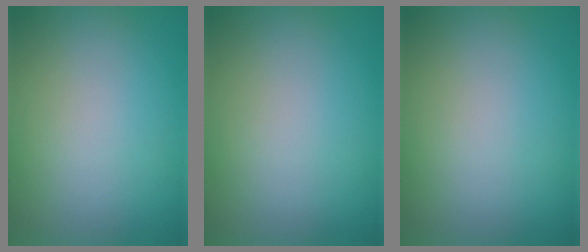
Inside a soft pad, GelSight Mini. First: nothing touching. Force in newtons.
{"total": 0.0}
{"total": 0.0}